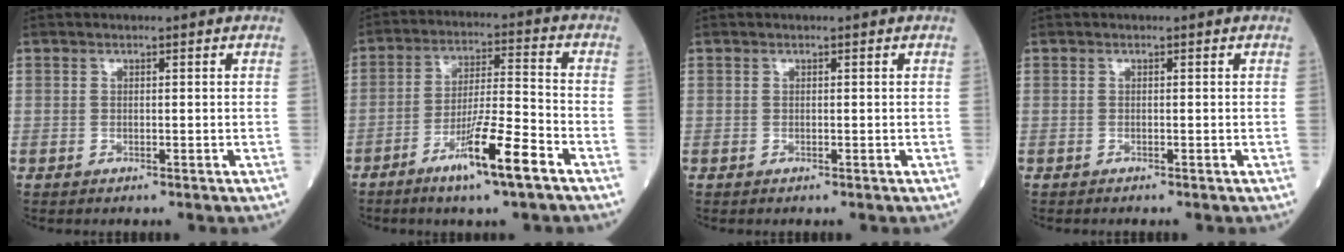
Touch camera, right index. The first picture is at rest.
{"total": 10.5, "force": [-6.0, 0.0, 8.5], "torque": [-0.151, -0.011, -0.108]}
{"total": 0.0}
{"total": 0.0}